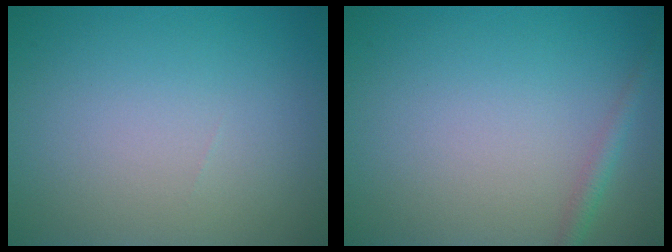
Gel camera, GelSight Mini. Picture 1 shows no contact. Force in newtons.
{"total": 1.4, "press": 1.4, "slide": 0.1}